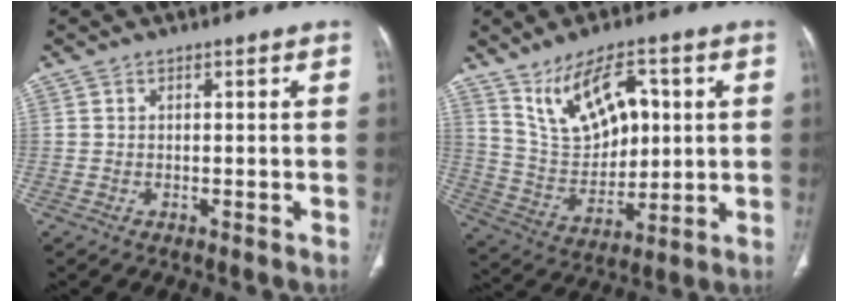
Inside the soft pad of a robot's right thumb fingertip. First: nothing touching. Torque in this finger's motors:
{"motor_torque": [1.64, 1.74, 0.49, -0.28, 0.32]}